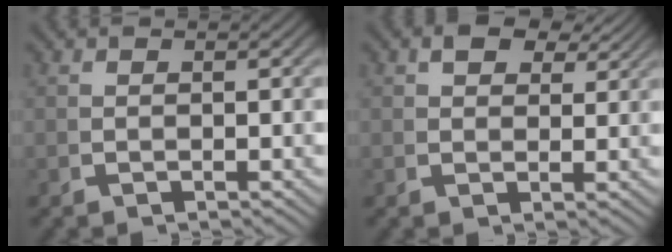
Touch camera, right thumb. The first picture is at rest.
{"total": 3.7, "force": [2.8, 1.7, 1.7], "torque": [-0.025, 0.003, 0.045]}